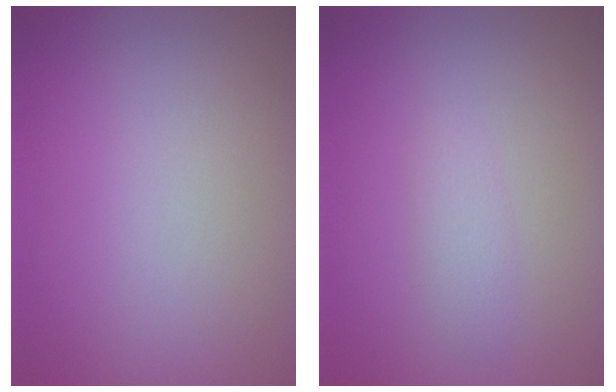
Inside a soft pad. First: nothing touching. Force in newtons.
{"total": 1.3, "press": 1.3, "slide": 0.1}